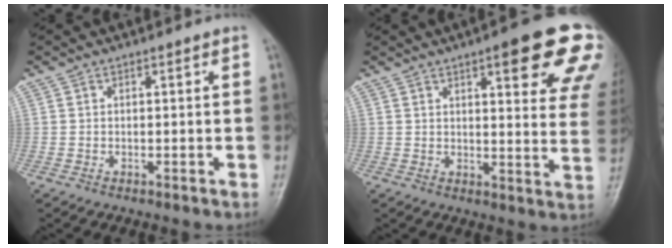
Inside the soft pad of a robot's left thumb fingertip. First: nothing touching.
{"total": 18.5, "force": [9.7, 4.5, 15.1], "torque": [-0.163, -0.031, 0.114]}